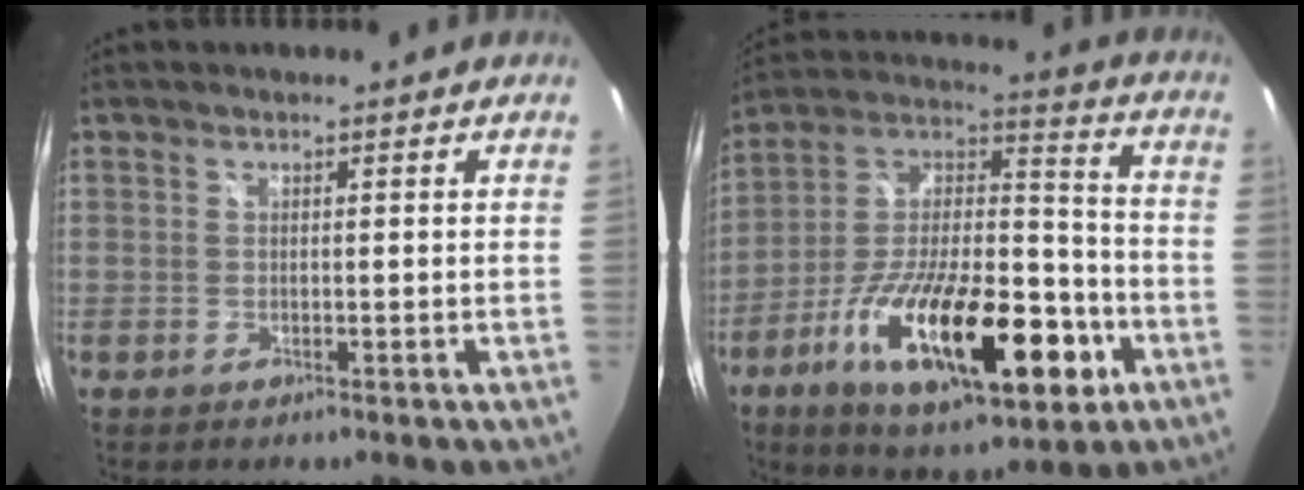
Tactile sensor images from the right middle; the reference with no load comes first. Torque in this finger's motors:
{"motor_torque": [2.14, 0.00, 1.05, 0.21]}